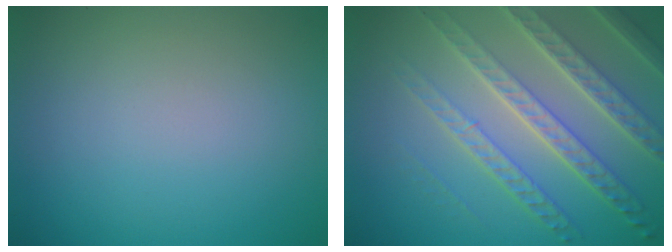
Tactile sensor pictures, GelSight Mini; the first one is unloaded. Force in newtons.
{"total": 7.9, "press": 5.4, "slide": 5.8}